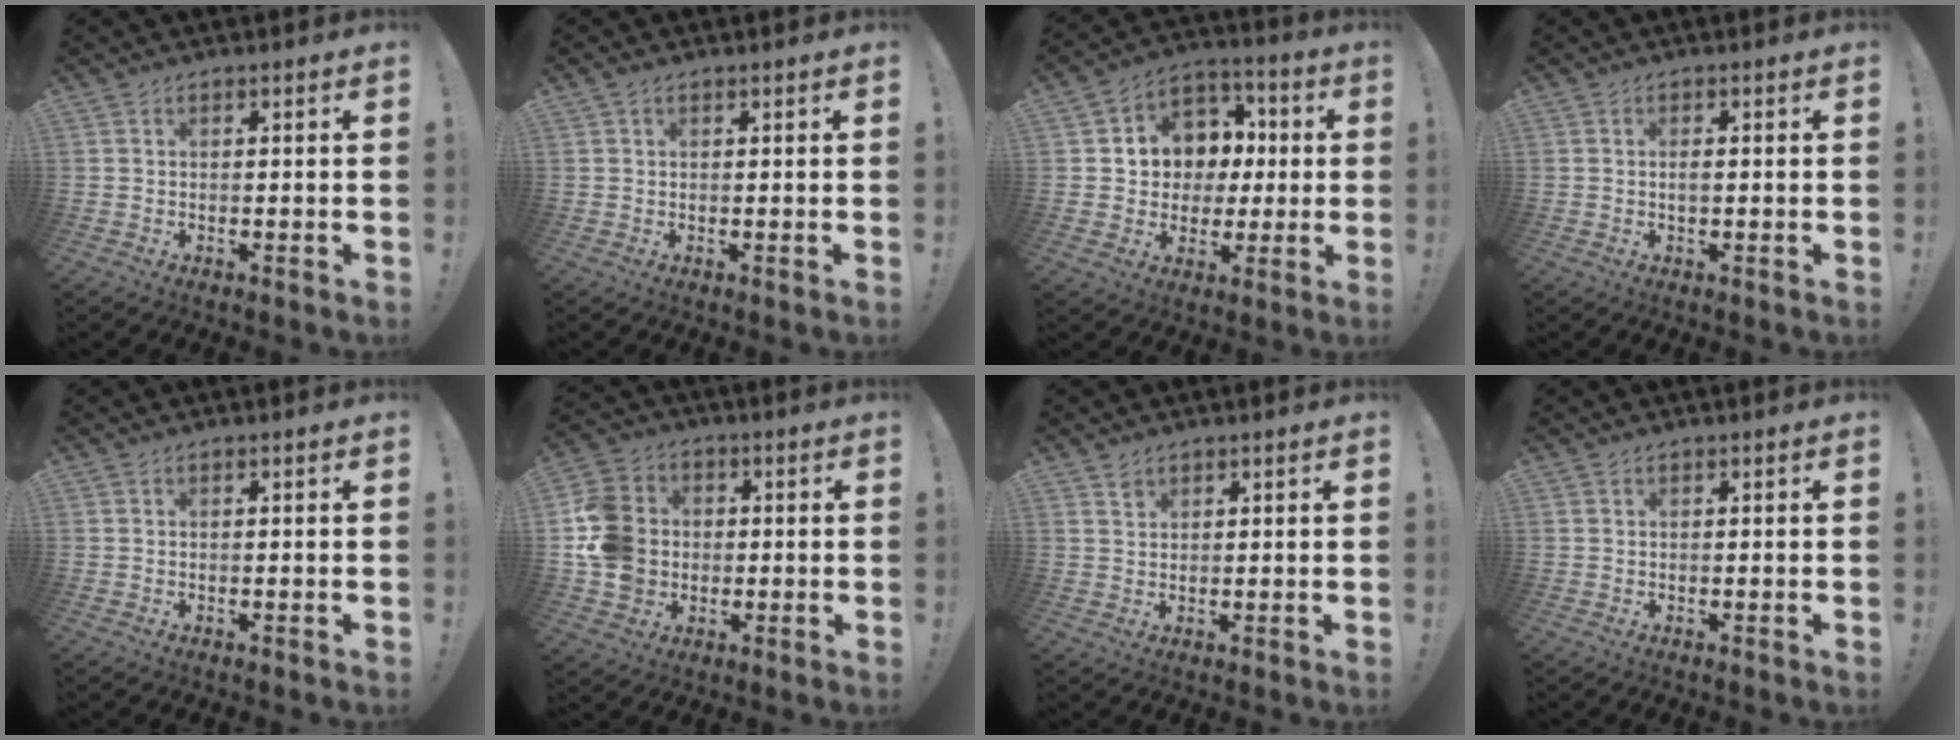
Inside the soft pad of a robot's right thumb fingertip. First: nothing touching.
{"total": 0.9, "force": [0.5, 0.4, 0.6], "torque": [-0.011, 0.002, 0.009]}
{"total": 9.9, "force": [0.4, 9.5, 2.6], "torque": [-0.032, -0.001, 0.026]}
{"total": 1.2, "force": [0.0, 0.4, 1.2], "torque": [-0.016, -0.002, -0.002]}
{"total": 0.0}
{"total": 15.0, "force": [-0.3, 13.1, 7.3], "torque": [-0.132, 0.013, 0.001]}
{"total": 2.1, "force": [1.6, 1.4, 0.4], "torque": [0.003, -0.011, 0.028]}
{"total": 0.0}